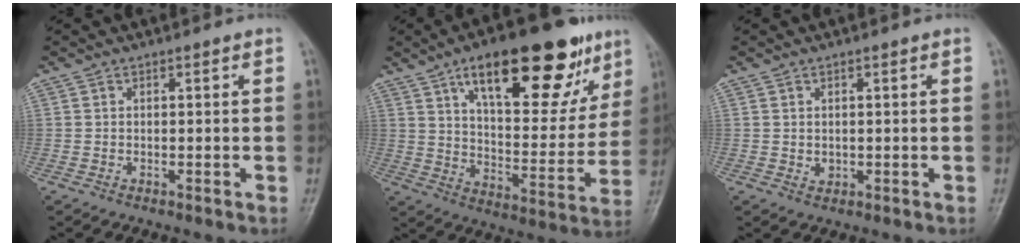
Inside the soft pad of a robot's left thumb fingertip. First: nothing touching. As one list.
[{"total": 26.5, "force": [14.8, 10.8, 19.1], "torque": [-0.237, -0.030, 0.230]}, {"total": 1.4, "force": [0.1, 1.0, 0.9], "torque": [-0.009, -0.001, 0.006]}]